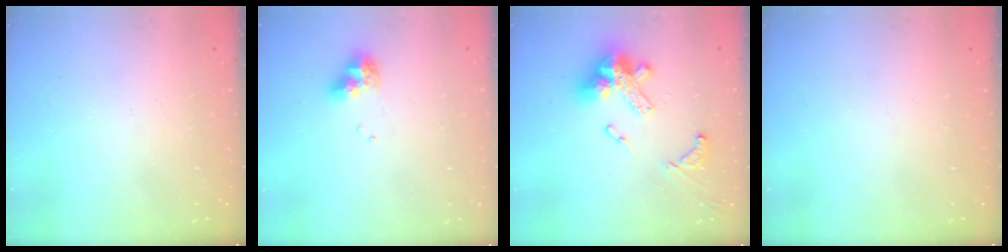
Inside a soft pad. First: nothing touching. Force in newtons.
{"total": 9.6, "press": 9.5, "slide": 0.9}
{"total": 15.9, "press": 15.8, "slide": 2.0}
{"total": 0.0}